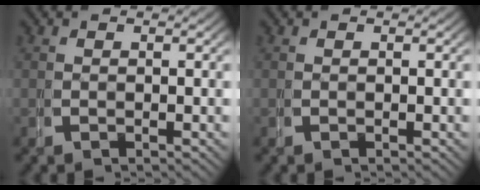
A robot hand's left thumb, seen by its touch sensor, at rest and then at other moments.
{"total": 0.0}